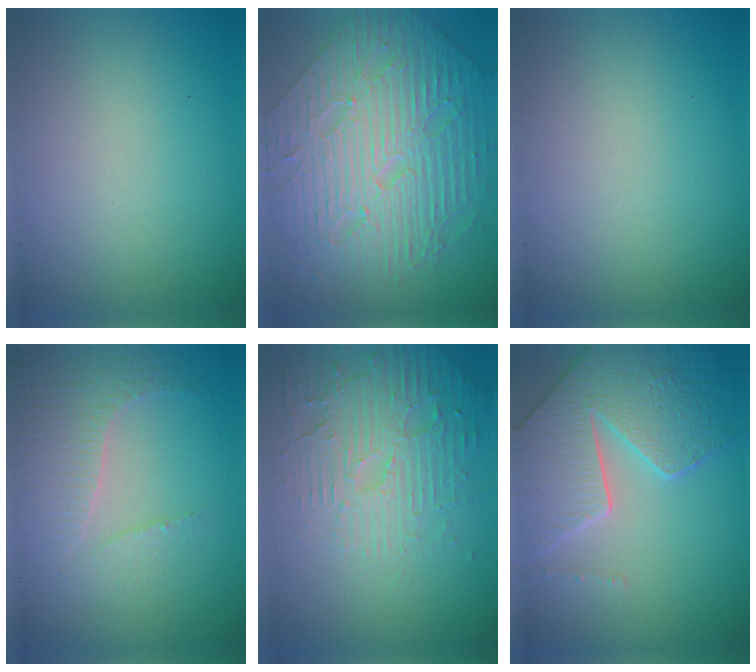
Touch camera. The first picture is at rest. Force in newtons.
{"total": 10.7, "press": 7.2, "slide": 8.0}
{"total": 0.0}
{"total": 4.3, "press": 3.0, "slide": 3.0}
{"total": 5.6, "press": 3.7, "slide": 4.2}
{"total": 7.1, "press": 5.9, "slide": 4.0}